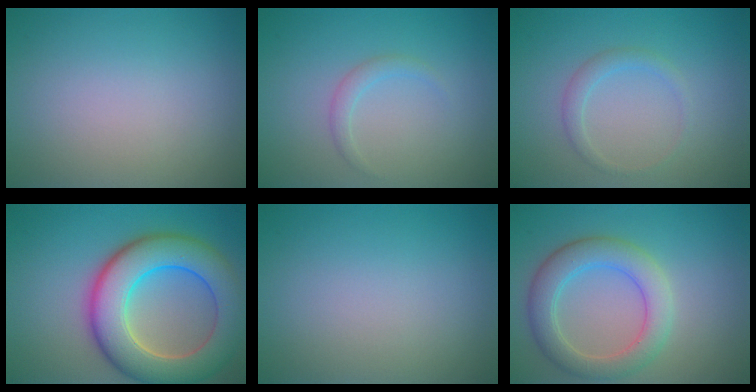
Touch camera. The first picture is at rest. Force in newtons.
{"total": 1.2, "press": 1.1, "slide": 0.1}
{"total": 1.5, "press": 1.5, "slide": 0.1}
{"total": 10.0, "press": 10.0, "slide": 0.6}
{"total": 0.0}
{"total": 4.8, "press": 4.8, "slide": 0.4}